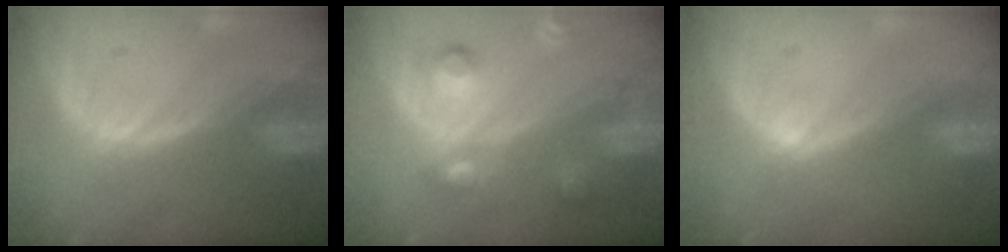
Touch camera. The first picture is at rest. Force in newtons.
{"total": 6.0, "press": 6.0, "slide": 0.2}
{"total": 1.1, "press": 0.8, "slide": 0.7}